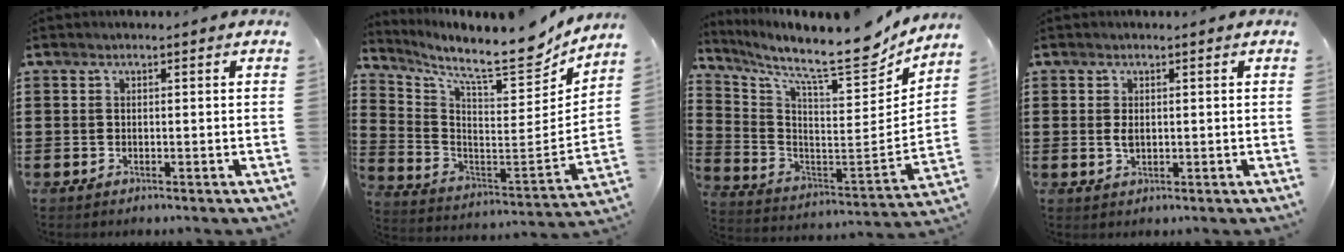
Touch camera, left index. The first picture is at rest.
{"total": 10.4, "force": [9.0, 1.3, 5.1], "torque": [-0.117, -0.086, 0.144]}
{"total": 10.8, "force": [9.0, 1.5, 5.7], "torque": [-0.127, -0.086, 0.144]}
{"total": 1.8, "force": [0.2, 0.9, 1.5], "torque": [-0.033, 0.003, 0.004]}